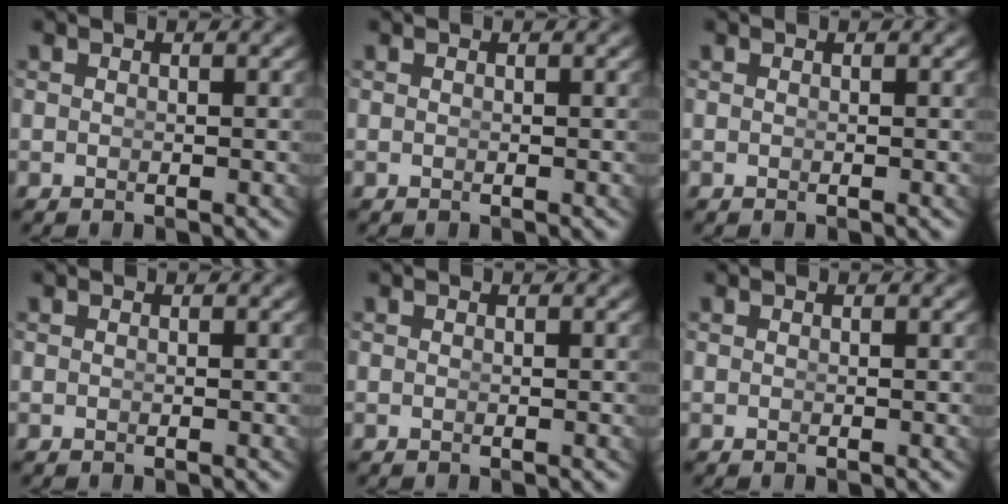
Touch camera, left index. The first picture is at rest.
{"total": 0.0}
{"total": 0.0}
{"total": 0.0}
{"total": 0.0}
{"total": 0.0}